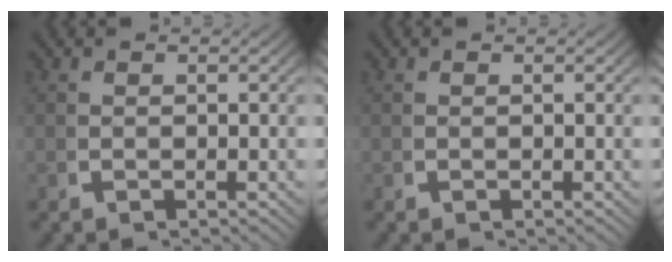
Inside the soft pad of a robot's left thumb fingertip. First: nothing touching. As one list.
[{"total": 0.0}]